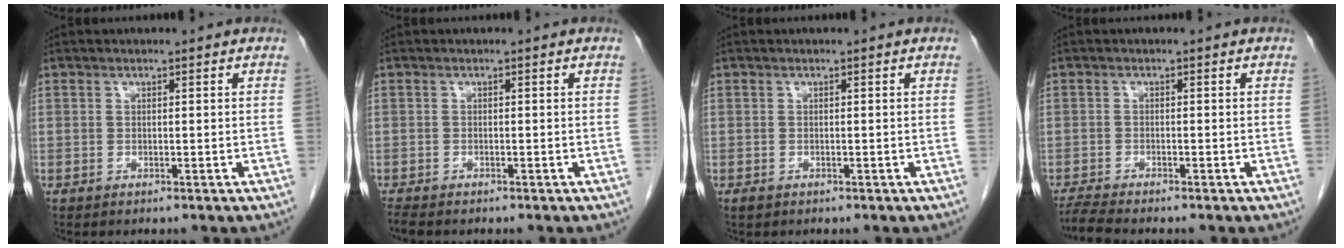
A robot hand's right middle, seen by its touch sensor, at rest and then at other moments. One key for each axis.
{"total": 1.9, "fx": -1.7, "fy": 0.5, "fz": 0.8, "tx": -0.023, "ty": -0.007, "tz": -0.025}
{"total": 0.7, "fx": -0.4, "fy": 0.4, "fz": 0.3, "tx": -0.008, "ty": 0.000, "tz": -0.003}
{"total": 3.2, "fx": -3.0, "fy": -0.6, "fz": 1.0, "tx": -0.027, "ty": -0.018, "tz": -0.056}